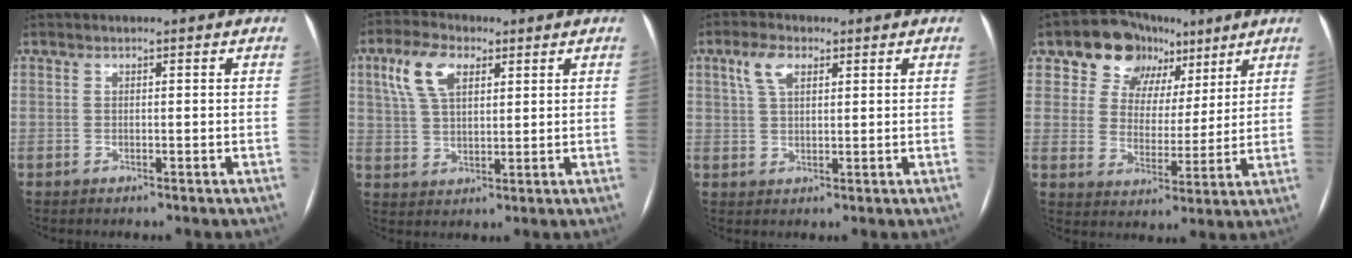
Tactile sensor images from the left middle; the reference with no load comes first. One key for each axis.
{"total": 7.8, "fx": 3.5, "fy": 3.9, "fz": 5.8, "tx": -0.127, "ty": 0.022, "tz": 0.069}
{"total": 4.4, "fx": 2.2, "fy": 2.1, "fz": 3.2, "tx": -0.071, "ty": 0.015, "tz": 0.044}
{"total": 11.2, "fx": 6.5, "fy": 8.3, "fz": 3.8, "tx": -0.054, "ty": 0.037, "tz": 0.109}